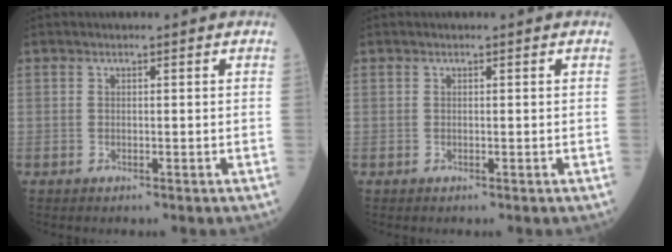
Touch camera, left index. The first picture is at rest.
{"total": 0.0}